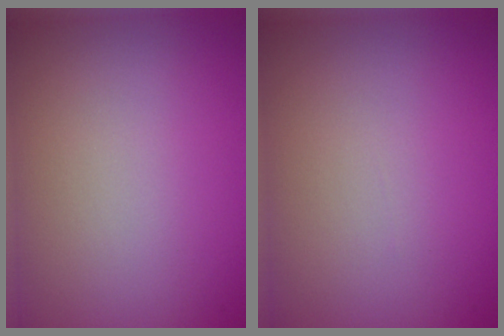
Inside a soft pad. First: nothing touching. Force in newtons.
{"total": 0.0}